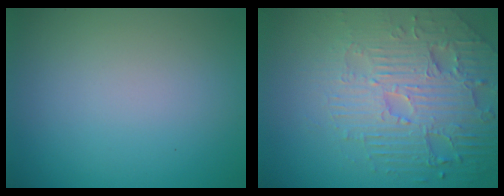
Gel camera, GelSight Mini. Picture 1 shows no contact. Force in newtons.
{"total": 6.9, "press": 5.3, "slide": 4.4}